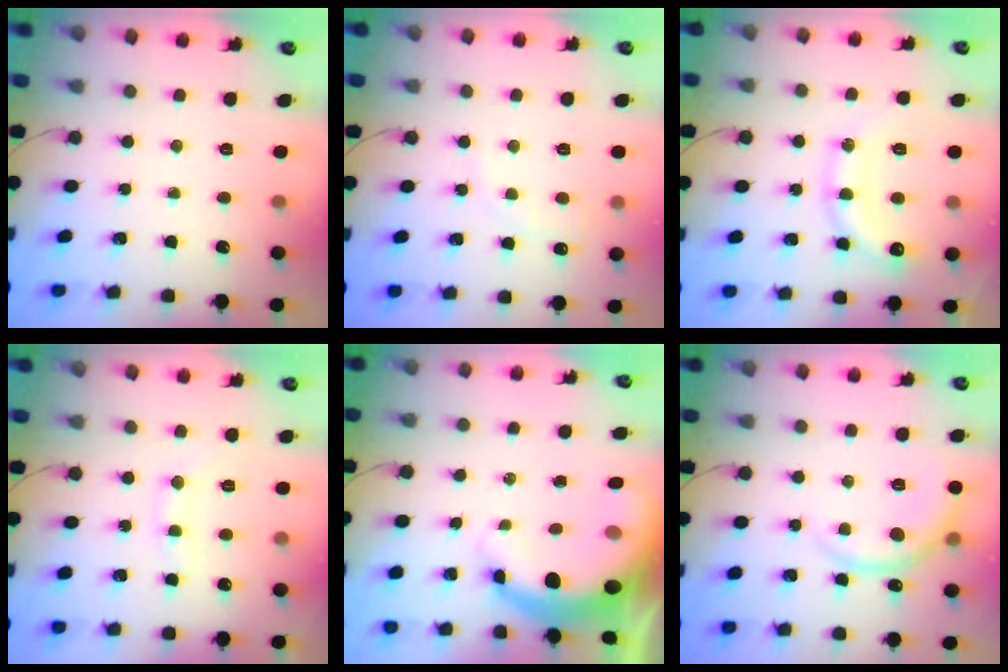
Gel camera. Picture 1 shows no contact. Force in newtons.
{"total": 4.6, "press": 4.3, "slide": 1.4}
{"total": 13.3, "press": 13.3, "slide": 0.9}
{"total": 6.9, "press": 6.7, "slide": 1.4}
{"total": 10.5, "press": 10.3, "slide": 2.3}
{"total": 7.2, "press": 7.2, "slide": 0.3}